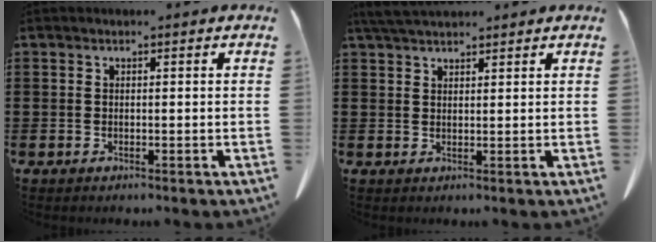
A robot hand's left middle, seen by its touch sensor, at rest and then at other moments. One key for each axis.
{"total": 3.5, "fx": 3.1, "fy": 0.7, "fz": 1.5, "tx": -0.038, "ty": 0.000, "tz": 0.059}